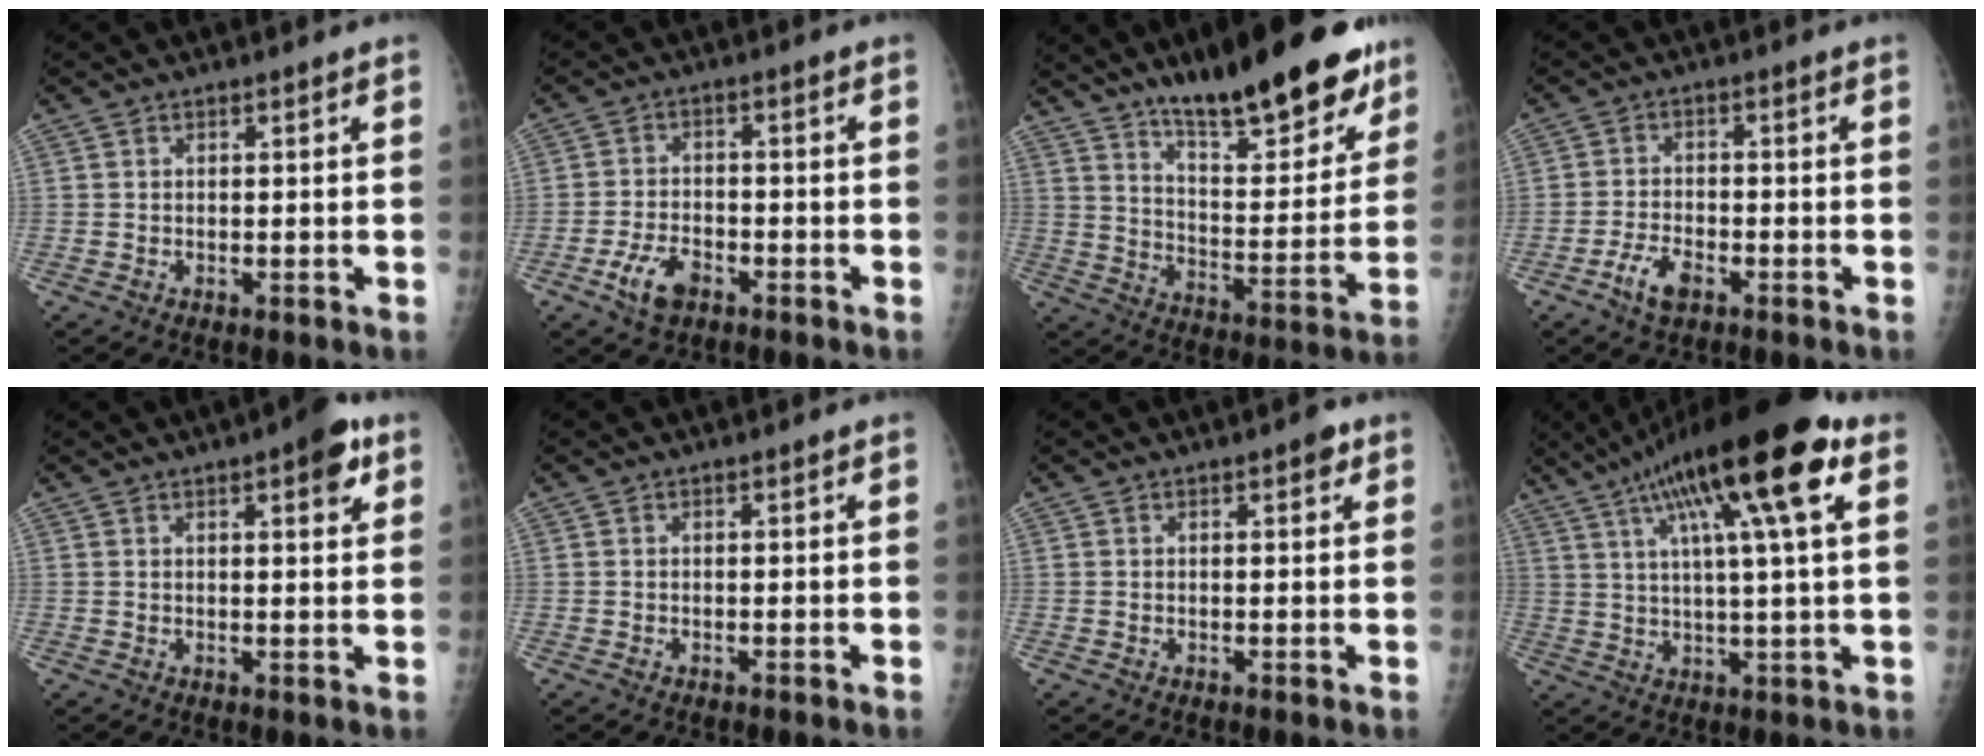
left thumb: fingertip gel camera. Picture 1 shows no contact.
{"total": 5.9, "force": [-3.3, 3.2, 3.8], "torque": [-0.070, 0.018, -0.057]}
{"total": 23.9, "force": [16.5, 6.9, 15.9], "torque": [-0.193, -0.076, 0.254]}
{"total": 4.8, "force": [-2.9, 2.2, 3.3], "torque": [-0.065, 0.017, -0.050]}
{"total": 5.9, "force": [3.0, 1.8, 4.8], "torque": [-0.049, -0.007, 0.032]}
{"total": 0.0}
{"total": 2.0, "force": [1.0, 0.7, 1.5], "torque": [-0.015, -0.001, 0.011]}
{"total": 20.3, "force": [9.4, 3.4, 17.7], "torque": [-0.292, 0.011, 0.148]}